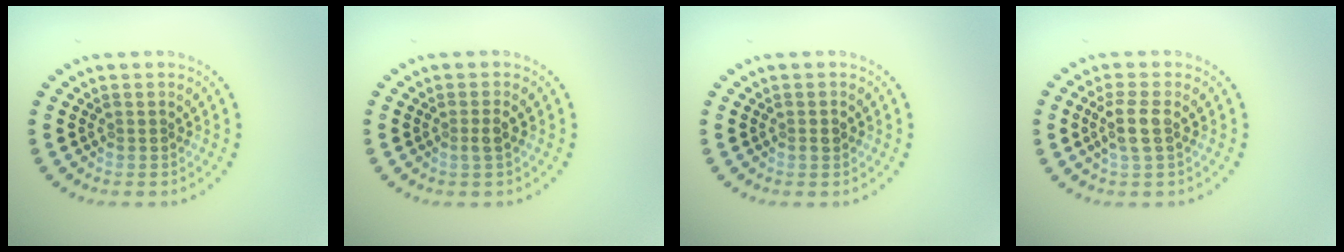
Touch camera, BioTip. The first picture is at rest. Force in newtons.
{"total": 1.2, "press": 1.0, "slide": 0.8}
{"total": 0.7, "press": 0.7, "slide": 0.2}
{"total": 2.4, "press": 2.0, "slide": 1.3}